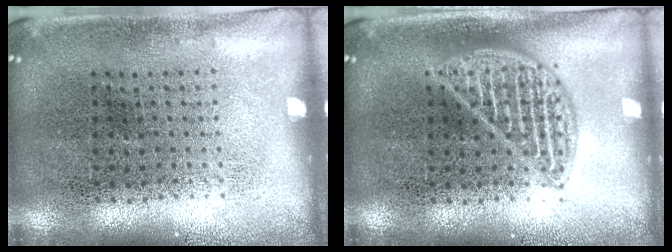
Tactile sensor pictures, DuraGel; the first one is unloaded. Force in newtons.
{"total": 1.8, "press": 1.8, "slide": 0.2}